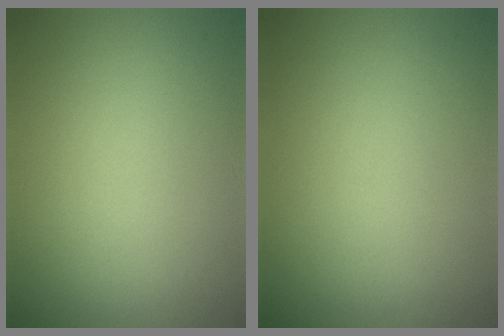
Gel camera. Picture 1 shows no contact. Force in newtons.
{"total": 0.0}